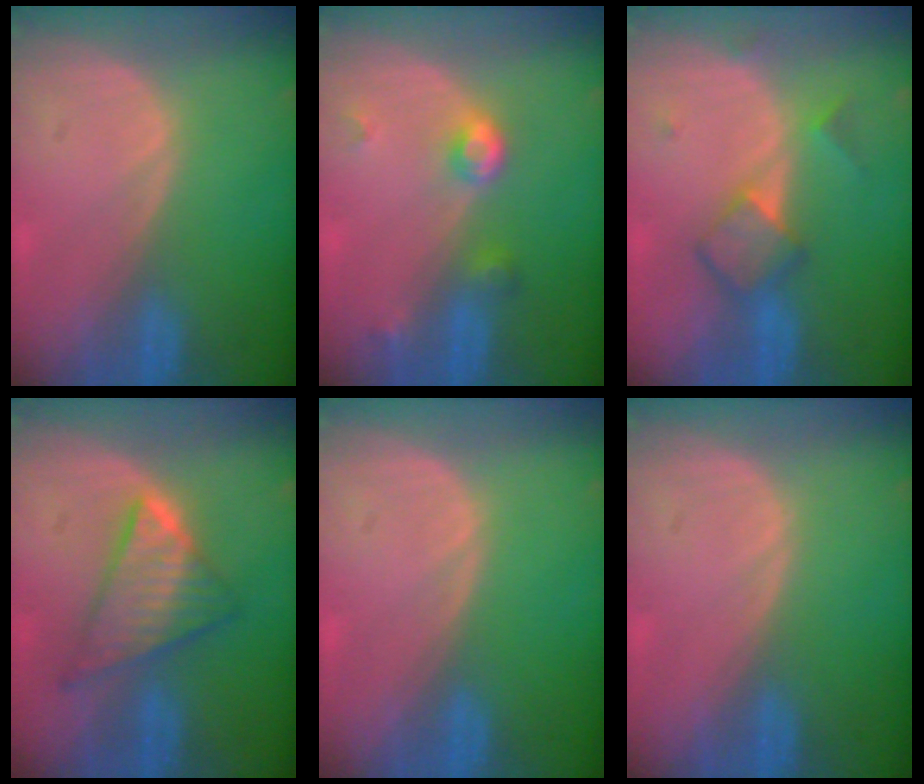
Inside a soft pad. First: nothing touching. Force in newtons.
{"total": 3.8, "press": 3.5, "slide": 1.5}
{"total": 5.0, "press": 5.0, "slide": 0.5}
{"total": 7.5, "press": 7.5, "slide": 0.4}
{"total": 0.0}
{"total": 0.0}